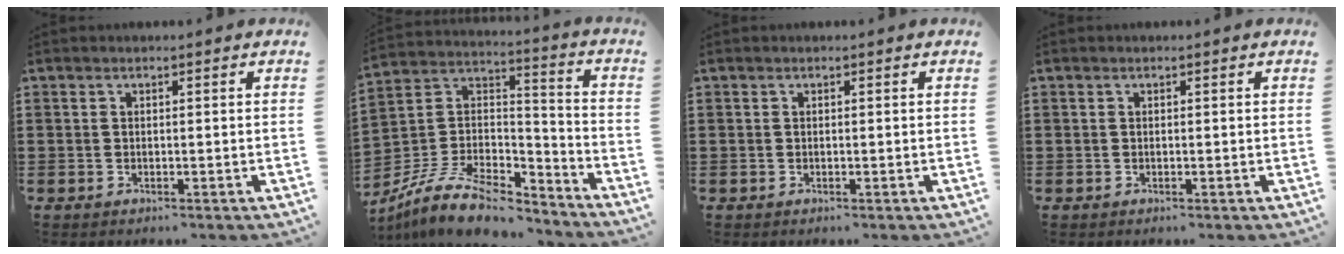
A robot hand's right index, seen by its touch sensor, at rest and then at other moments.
{"total": 10.1, "force": [-8.1, 3.4, 5.0], "torque": [-0.111, 0.014, -0.162]}
{"total": 0.0}
{"total": 0.0}